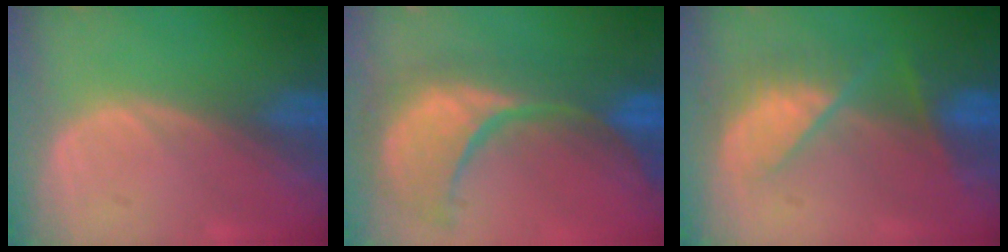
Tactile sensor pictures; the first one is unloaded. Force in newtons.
{"total": 12.6, "press": 11.2, "slide": 5.7}
{"total": 7.2, "press": 6.9, "slide": 2.0}